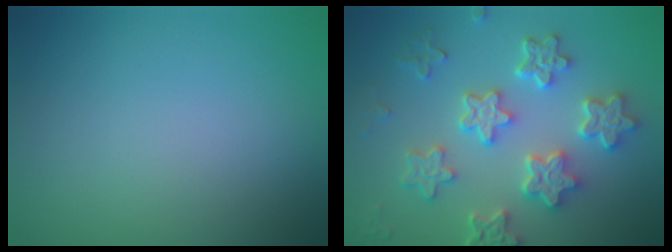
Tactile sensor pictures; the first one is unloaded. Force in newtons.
{"total": 5.4, "press": 5.0, "slide": 2.2}